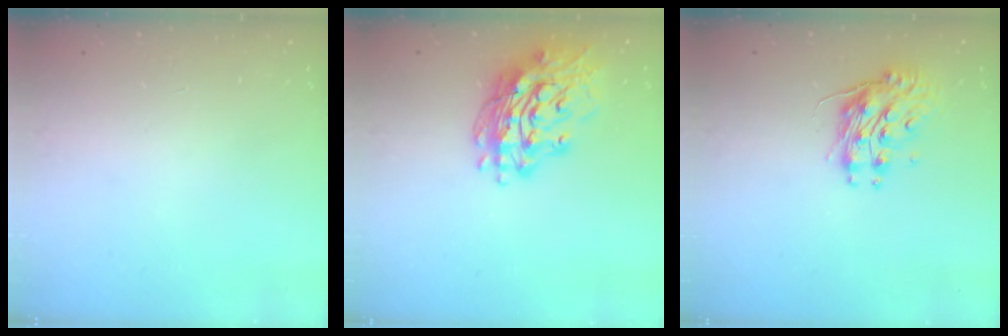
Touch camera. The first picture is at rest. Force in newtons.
{"total": 18.5, "press": 18.4, "slide": 2.1}
{"total": 10.4, "press": 10.4, "slide": 0.8}